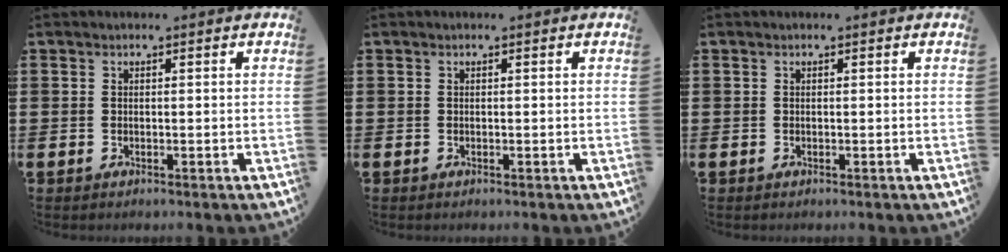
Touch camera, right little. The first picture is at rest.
{"total": 0.0}
{"total": 0.0}